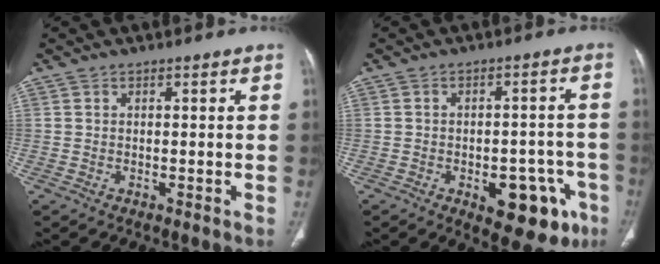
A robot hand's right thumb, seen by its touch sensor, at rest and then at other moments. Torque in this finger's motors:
{"motor_torque": [0.98, 1.07, -0.12, 0.05, 0.24]}